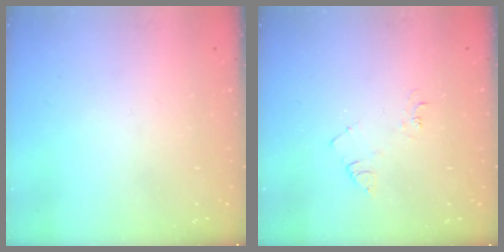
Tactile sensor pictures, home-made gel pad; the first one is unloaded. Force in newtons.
{"total": 5.7, "press": 5.7, "slide": 0.5}